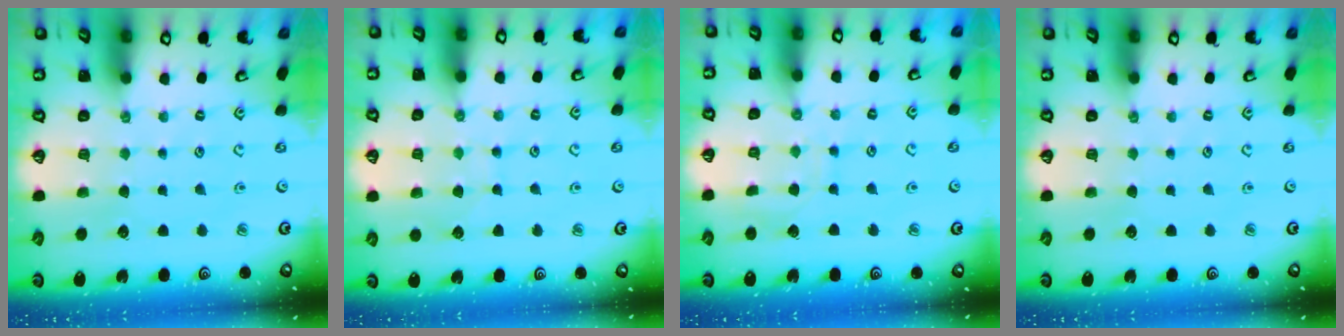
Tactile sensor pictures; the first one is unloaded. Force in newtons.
{"total": 6.0, "press": 6.0, "slide": 0.6}
{"total": 6.8, "press": 6.7, "slide": 0.7}
{"total": 0.0}